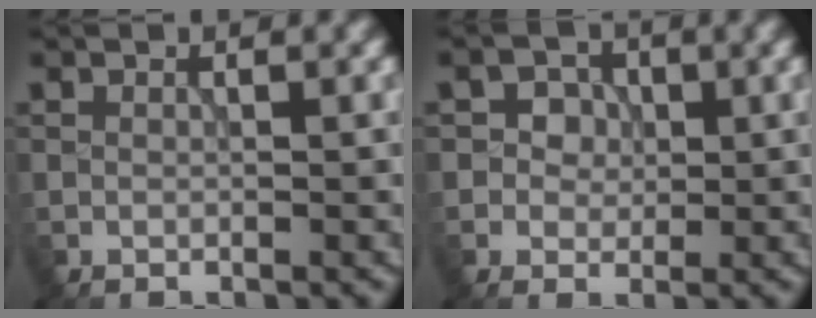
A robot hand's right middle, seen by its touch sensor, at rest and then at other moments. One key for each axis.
{"total": 2.8, "fx": 0.6, "fy": 2.5, "fz": 1.2, "tx": -0.014, "ty": -0.002, "tz": 0.000}